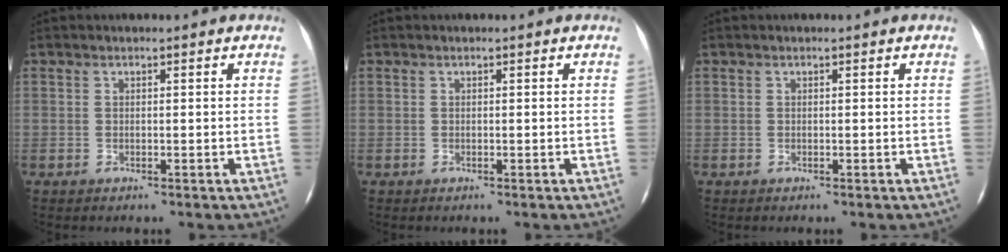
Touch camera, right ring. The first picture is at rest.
{"total": 0.0}
{"total": 0.0}